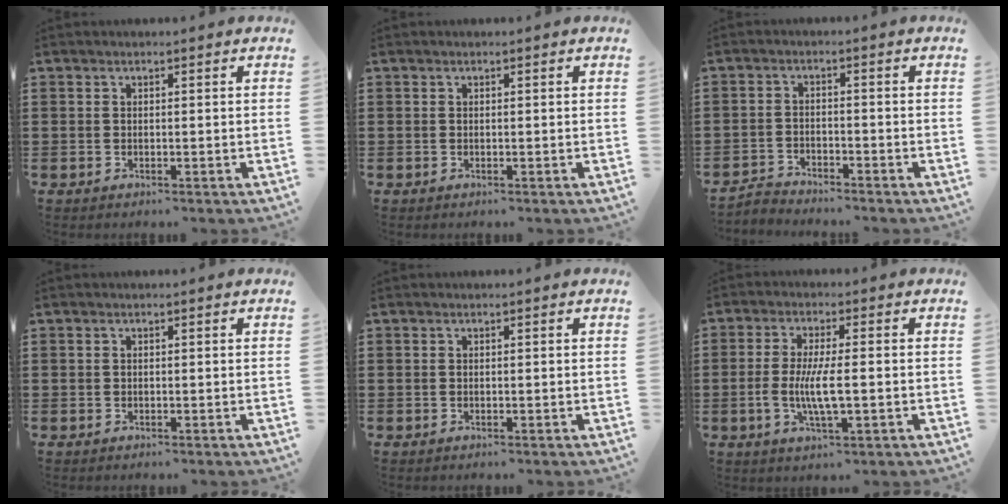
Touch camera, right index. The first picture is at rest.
{"total": 0.0}
{"total": 2.4, "force": [-2.4, 0.3, -0.1], "torque": [-0.007, 0.003, -0.051]}
{"total": 0.0}
{"total": 0.0}
{"total": 6.3, "force": [-1.1, 1.4, 6.1], "torque": [-0.125, -0.005, -0.027]}